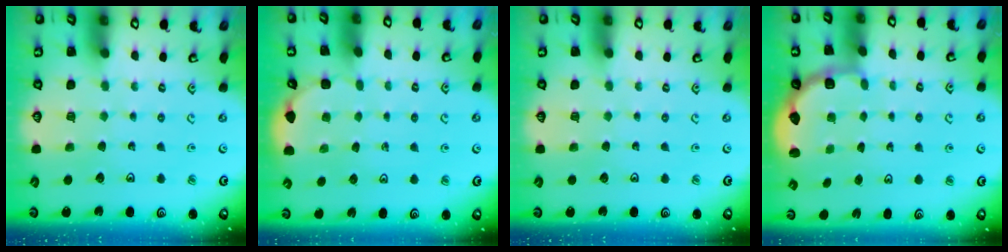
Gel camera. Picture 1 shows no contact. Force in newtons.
{"total": 0.9, "press": 0.9, "slide": 0.1}
{"total": 0.0}
{"total": 2.8, "press": 2.2, "slide": 1.8}